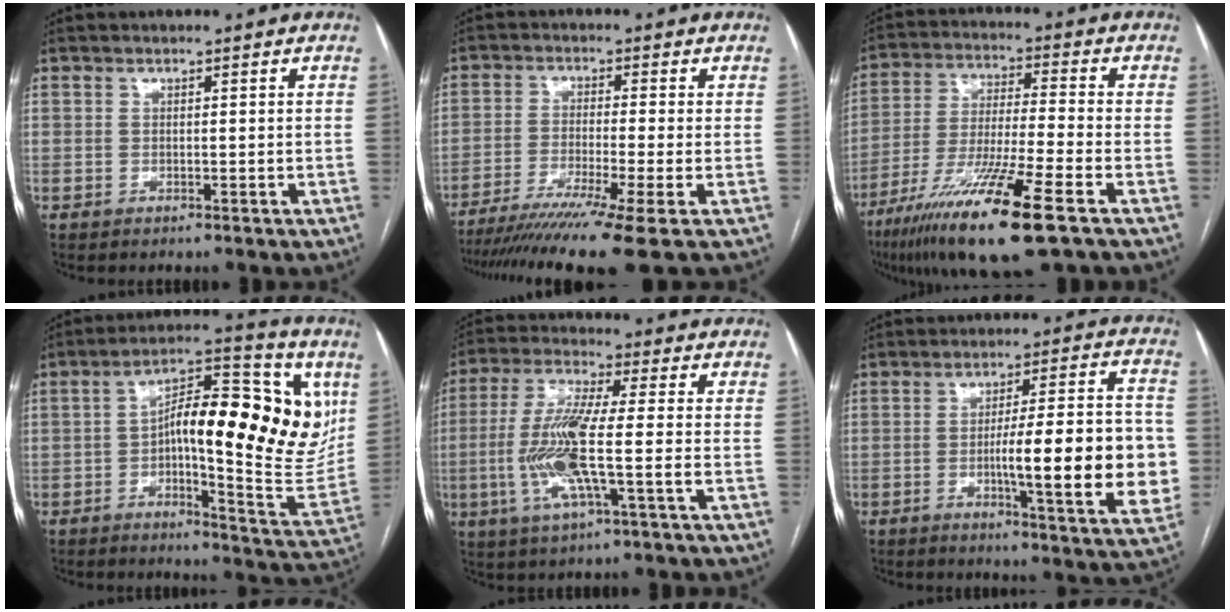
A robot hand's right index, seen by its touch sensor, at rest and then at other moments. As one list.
[{"total": 13.4, "force": [-9.9, -2.2, 8.7], "torque": [-0.141, -0.041, -0.157]}, {"total": 17.1, "force": [-9.6, 0.4, 14.1], "torque": [-0.273, -0.047, -0.172]}, {"total": 22.1, "force": [4.0, 6.1, 20.9], "torque": [-0.292, 0.032, 0.056]}, {"total": 12.1, "force": [-2.3, 0.7, 11.9], "torque": [-0.252, -0.004, -0.049]}, {"total": 17.1, "force": [-2.7, 2.1, 16.8], "torque": [-0.218, 0.007, -0.034]}]